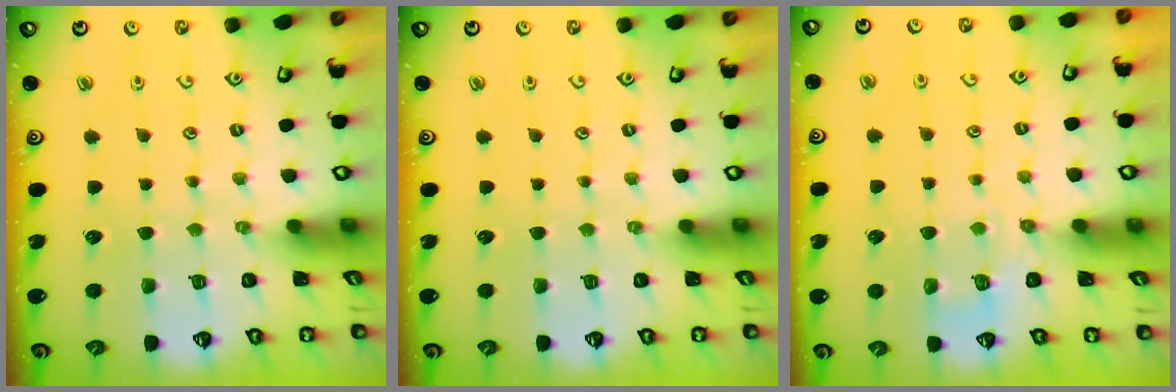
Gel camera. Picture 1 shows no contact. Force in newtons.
{"total": 0.0}
{"total": 5.1, "press": 4.9, "slide": 1.5}